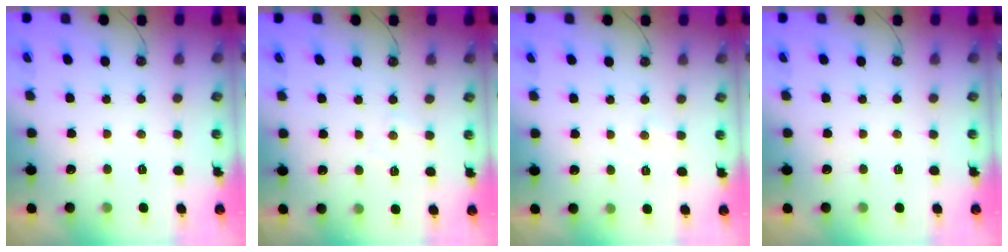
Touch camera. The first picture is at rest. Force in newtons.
{"total": 4.0, "press": 3.9, "slide": 0.6}
{"total": 3.3, "press": 3.3, "slide": 0.5}
{"total": 0.0}